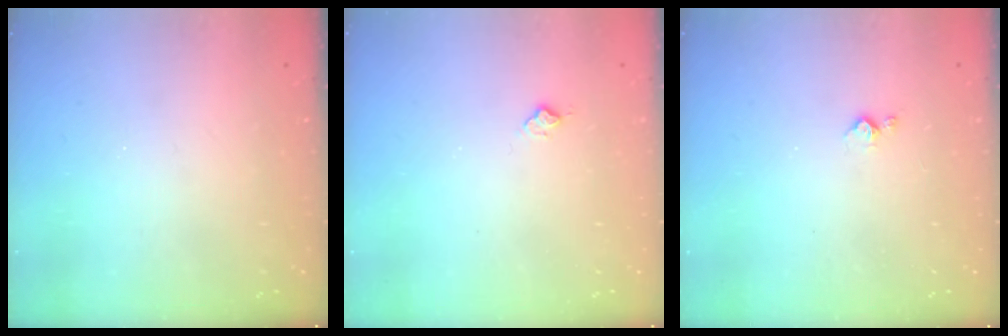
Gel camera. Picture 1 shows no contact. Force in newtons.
{"total": 5.9, "press": 5.9, "slide": 0.7}
{"total": 2.9, "press": 2.9, "slide": 0.5}